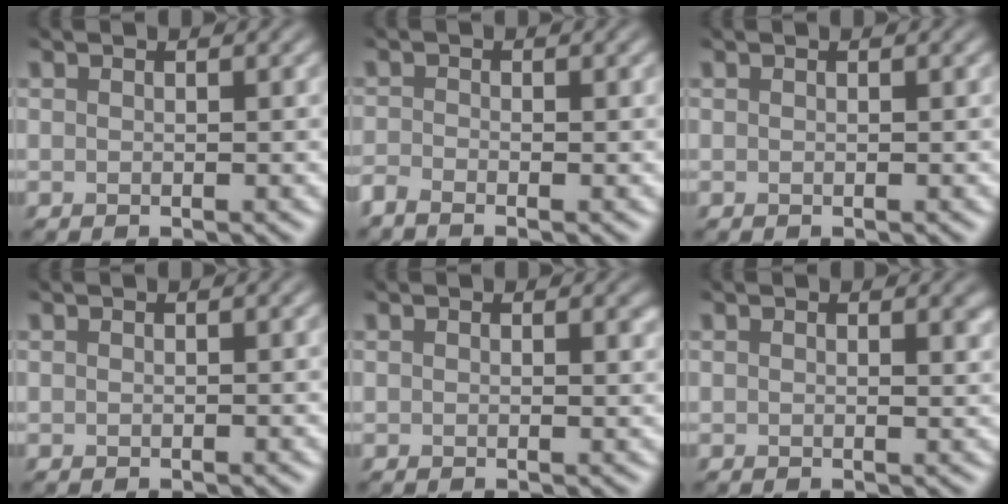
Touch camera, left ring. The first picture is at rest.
{"total": 1.6, "force": [-1.5, 0.2, 0.7], "torque": [-0.017, -0.002, -0.028]}
{"total": 0.0}
{"total": 0.0}
{"total": 1.5, "force": [1.2, 0.6, 0.7], "torque": [-0.006, 0.003, 0.022]}
{"total": 2.6, "force": [1.7, 1.1, 1.5], "torque": [-0.009, 0.009, 0.026]}